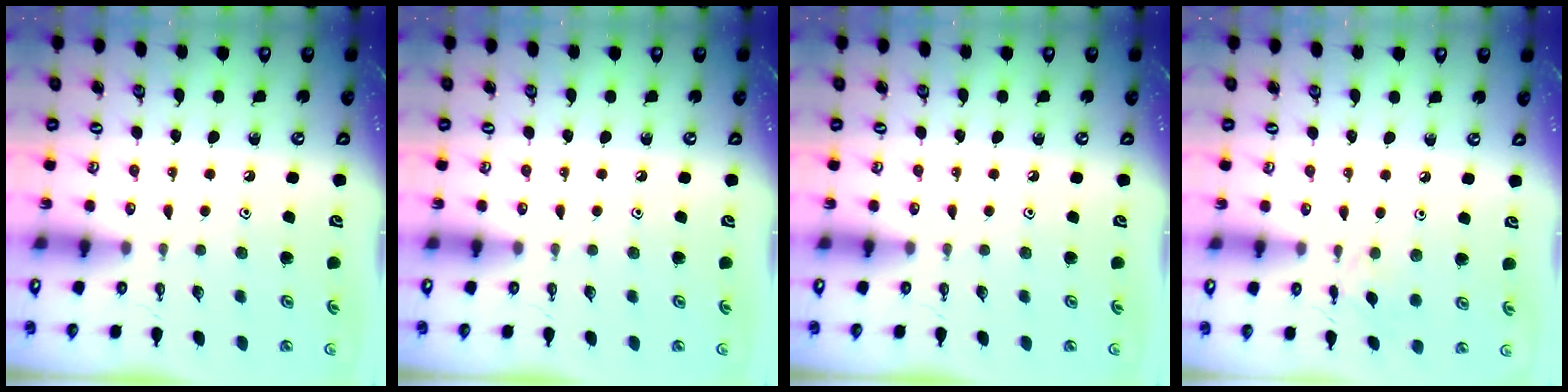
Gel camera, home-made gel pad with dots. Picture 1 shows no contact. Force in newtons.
{"total": 0.0}
{"total": 0.0}
{"total": 1.5, "press": 1.4, "slide": 0.5}